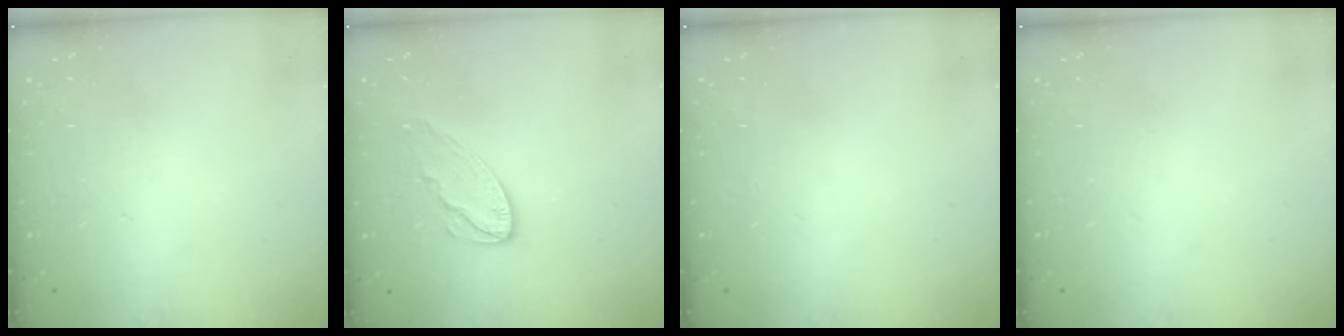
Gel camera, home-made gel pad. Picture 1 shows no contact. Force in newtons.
{"total": 7.6, "press": 7.6, "slide": 0.3}
{"total": 0.0}
{"total": 0.0}